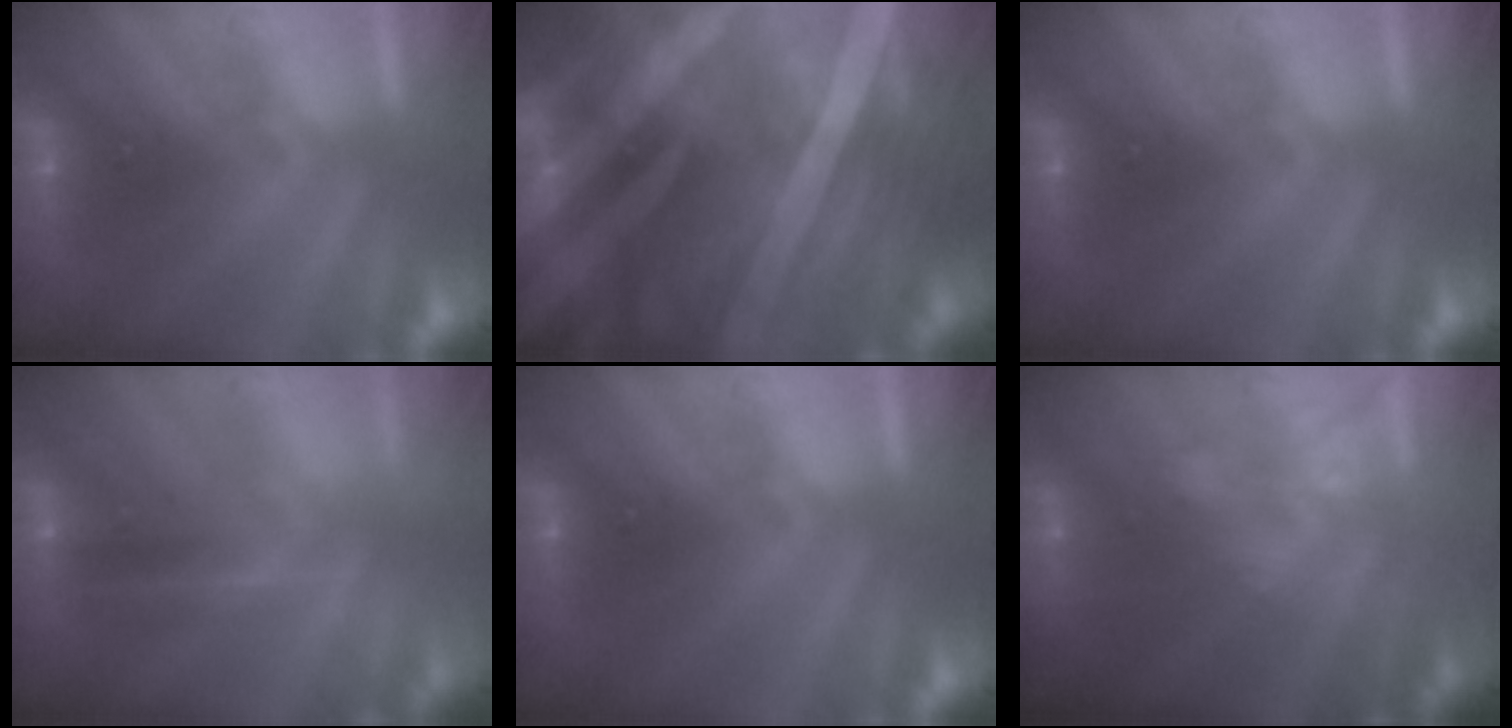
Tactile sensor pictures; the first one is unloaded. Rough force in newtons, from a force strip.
{"total": 9.3}
{"total": 0.0}
{"total": 2.5}
{"total": 0.0}
{"total": 7.4}